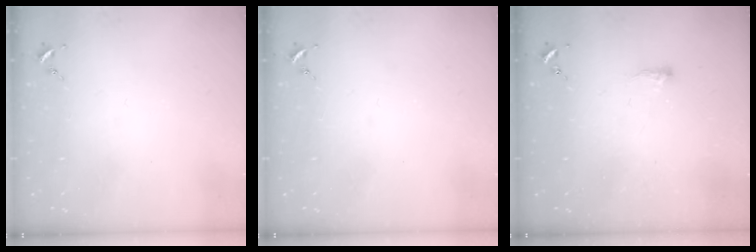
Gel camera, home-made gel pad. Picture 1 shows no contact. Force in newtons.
{"total": 0.0}
{"total": 3.6, "press": 3.6, "slide": 0.6}